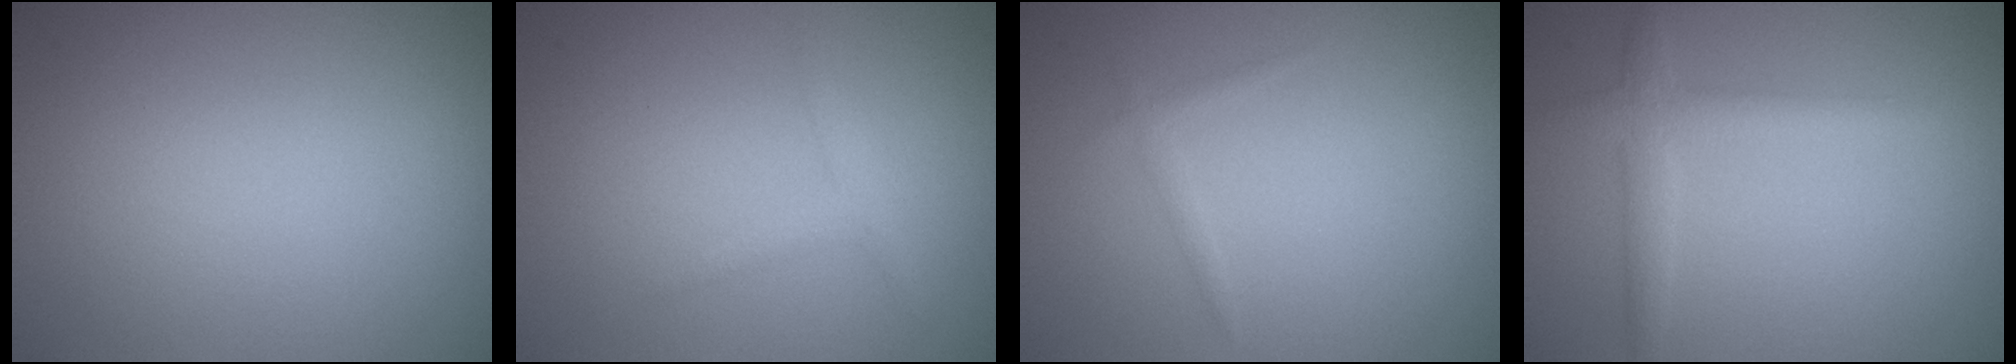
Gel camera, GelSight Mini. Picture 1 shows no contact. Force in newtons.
{"total": 1.3, "press": 1.3, "slide": 0.1}
{"total": 0.8, "press": 0.8, "slide": 0.1}
{"total": 2.4, "press": 2.4, "slide": 0.1}